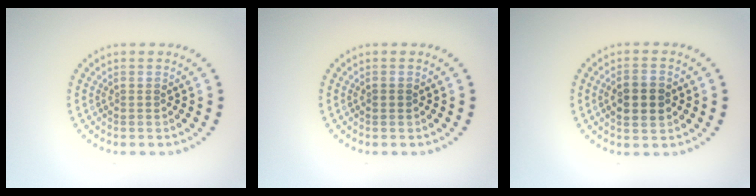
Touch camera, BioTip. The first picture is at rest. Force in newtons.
{"total": 0.8, "press": 0.8, "slide": 0.1}
{"total": 3.5, "press": 3.5, "slide": 0.2}